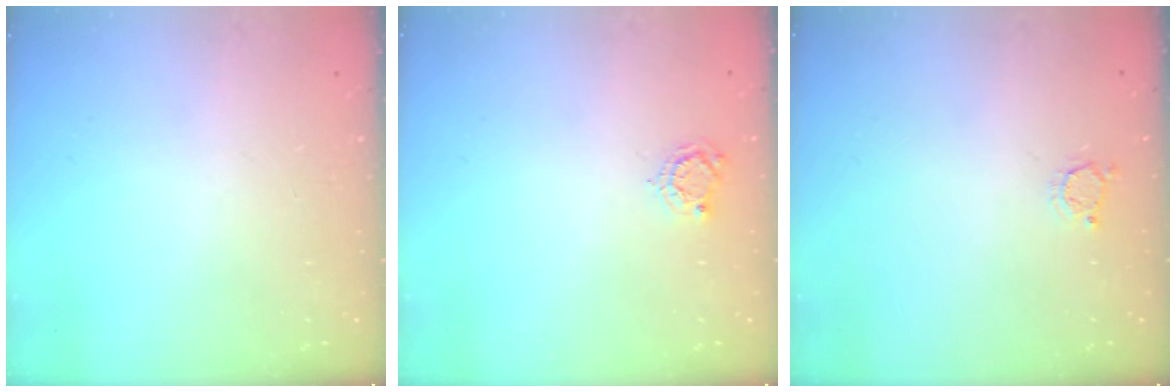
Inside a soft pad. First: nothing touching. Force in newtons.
{"total": 4.6, "press": 4.5, "slide": 0.5}
{"total": 2.5, "press": 2.5, "slide": 0.3}